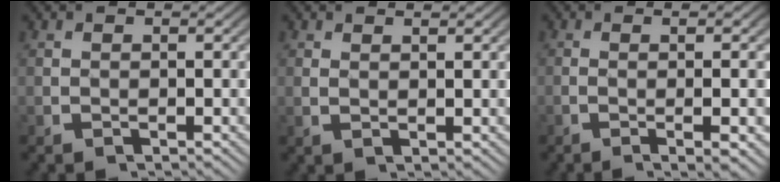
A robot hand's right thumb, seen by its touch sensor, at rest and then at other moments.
{"total": 1.3, "force": [1.0, -0.2, 0.8], "torque": [-0.018, -0.004, 0.024]}
{"total": 5.0, "force": [-1.2, 0.6, 4.8], "torque": [-0.076, -0.004, -0.014]}